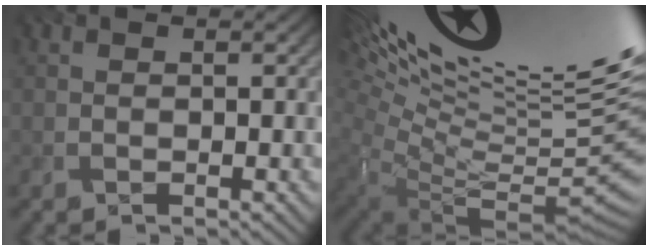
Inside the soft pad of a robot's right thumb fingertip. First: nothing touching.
{"total": 18.2, "force": [7.5, 4.1, 16.0], "torque": [-0.206, 0.042, 0.120]}